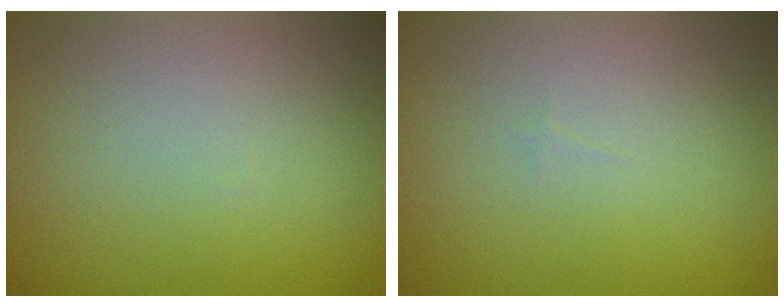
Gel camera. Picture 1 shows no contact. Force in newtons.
{"total": 0.0}